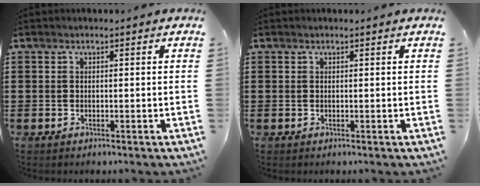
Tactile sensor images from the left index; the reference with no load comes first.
{"total": 0.0}